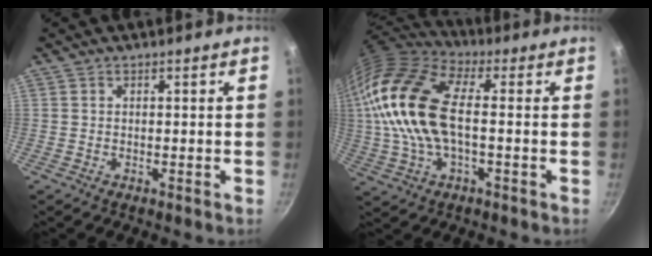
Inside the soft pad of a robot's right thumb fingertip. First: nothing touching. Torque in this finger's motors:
{"motor_torque": [-0.28, 2.31, 2.11, -0.22, 0.78]}